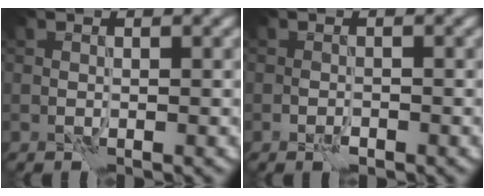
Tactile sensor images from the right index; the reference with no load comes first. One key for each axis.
{"total": 0.9, "fx": -0.5, "fy": 0.5, "fz": 0.5, "tx": -0.009, "ty": -0.001, "tz": -0.011}